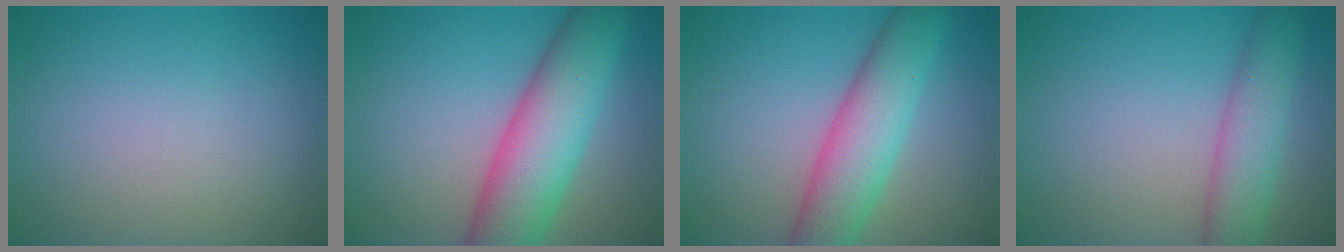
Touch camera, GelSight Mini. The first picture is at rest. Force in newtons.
{"total": 9.1, "press": 9.1, "slide": 0.5}
{"total": 6.8, "press": 6.8, "slide": 0.3}
{"total": 4.5, "press": 4.5, "slide": 0.1}